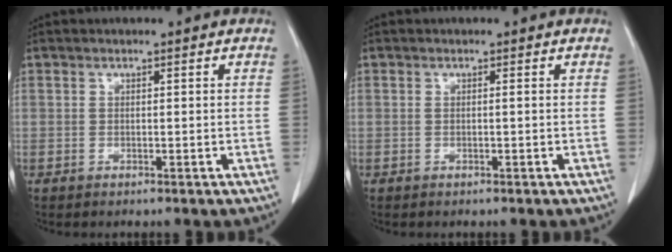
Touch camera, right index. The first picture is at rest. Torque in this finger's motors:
{"motor_torque": [-0.09, 0.07, -0.02, -0.01]}